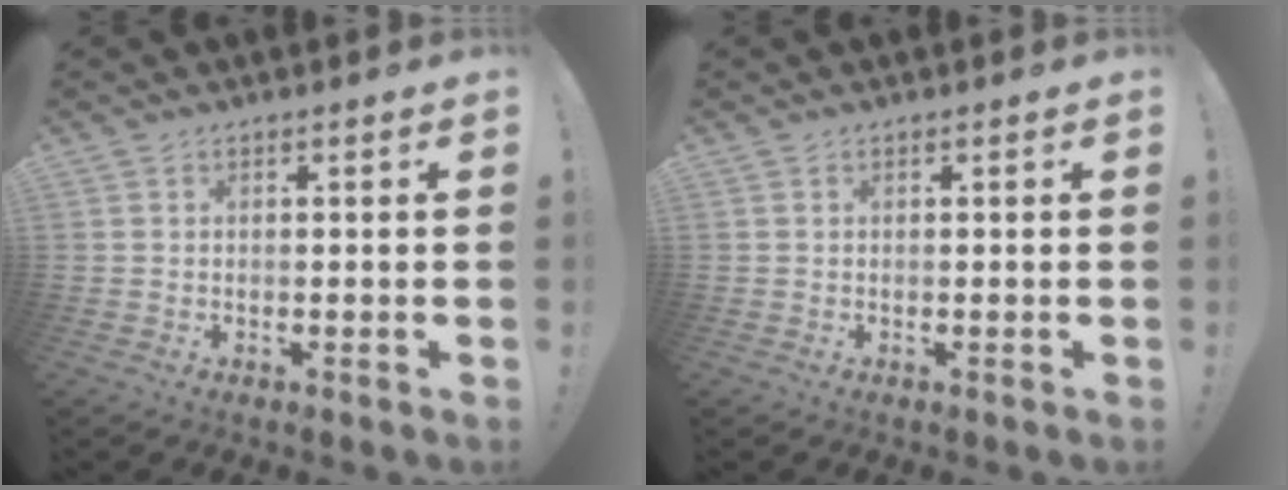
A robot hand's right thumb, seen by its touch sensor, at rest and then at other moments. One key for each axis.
{"total": 0.0}